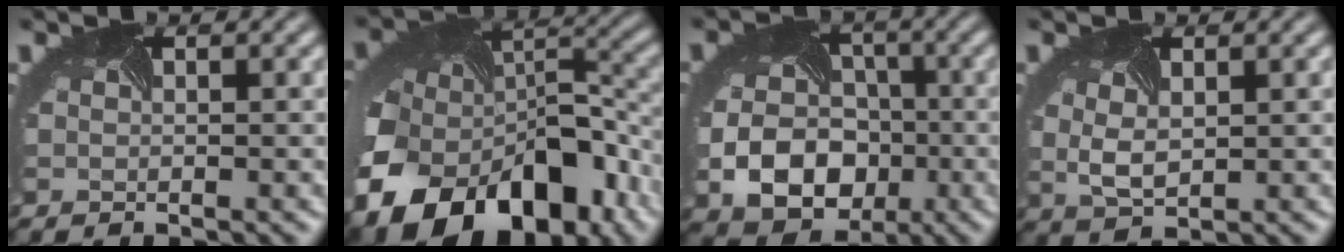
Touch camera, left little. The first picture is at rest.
{"total": 18.3, "force": [-8.5, 12.2, 10.7], "torque": [-0.247, -0.058, -0.110]}
{"total": 8.5, "force": [-2.5, 6.6, 4.7], "torque": [-0.091, -0.029, -0.031]}
{"total": 2.3, "force": [0.5, 1.4, 1.9], "torque": [-0.049, -0.006, 0.015]}